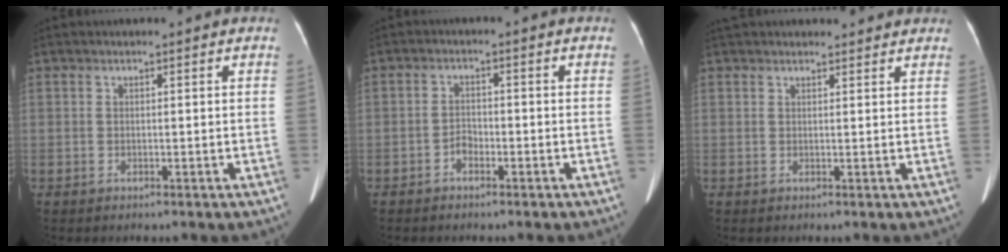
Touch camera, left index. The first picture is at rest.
{"total": 2.1, "force": [-1.5, 1.0, 1.1], "torque": [-0.019, 0.004, -0.027]}
{"total": 8.4, "force": [7.7, 2.4, 2.2], "torque": [-0.018, 0.038, 0.100]}